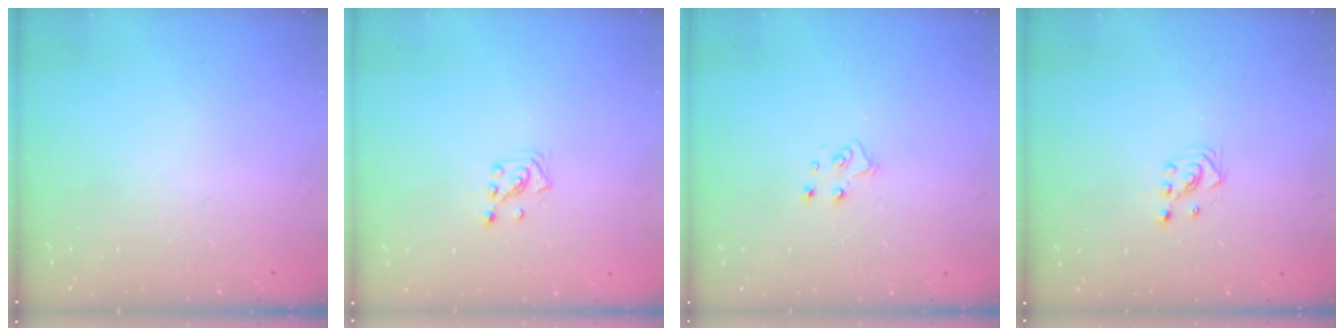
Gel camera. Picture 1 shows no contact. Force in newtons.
{"total": 2.1, "press": 2.0, "slide": 0.8}
{"total": 4.6, "press": 4.6, "slide": 0.5}
{"total": 2.9, "press": 2.9, "slide": 0.4}